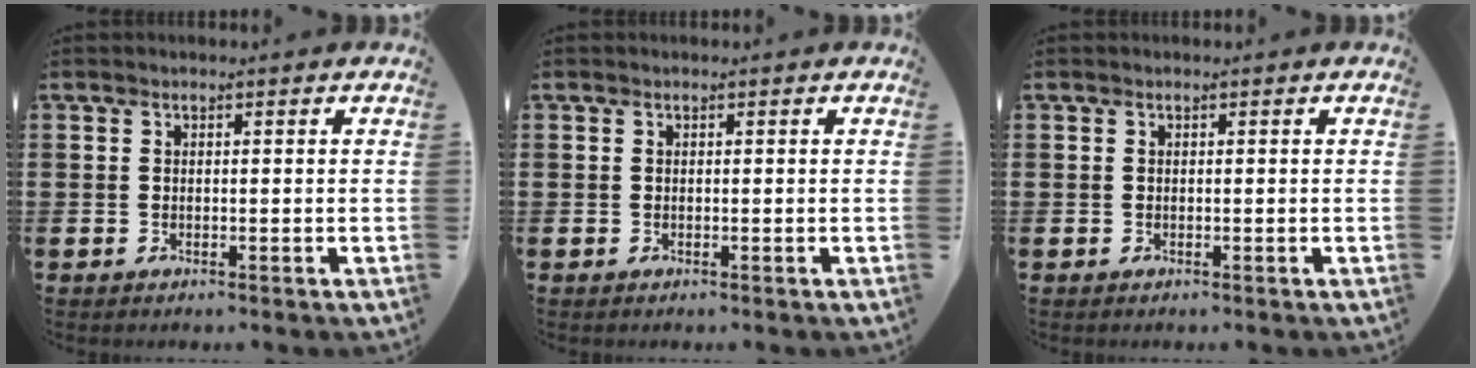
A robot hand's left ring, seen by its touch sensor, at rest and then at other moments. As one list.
[{"total": 0.0}, {"total": 0.0}]